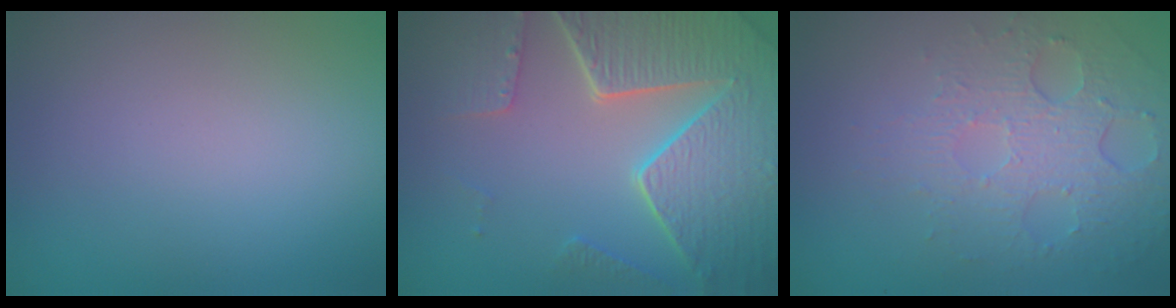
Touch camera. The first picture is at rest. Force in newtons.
{"total": 8.4, "press": 6.0, "slide": 5.9}
{"total": 5.1, "press": 3.6, "slide": 3.6}